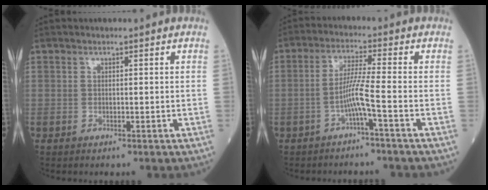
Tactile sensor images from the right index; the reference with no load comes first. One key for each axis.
{"total": 4.6, "fx": -2.0, "fy": -1.0, "fz": 4.0, "tx": -0.082, "ty": 0.007, "tz": -0.040}